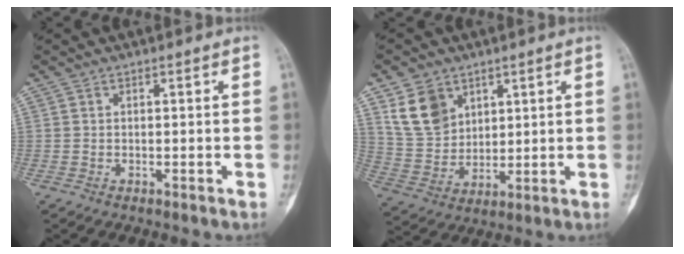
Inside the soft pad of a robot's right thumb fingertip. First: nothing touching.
{"total": 10.4, "force": [5.4, 7.5, 4.6], "torque": [-0.070, -0.024, 0.120]}